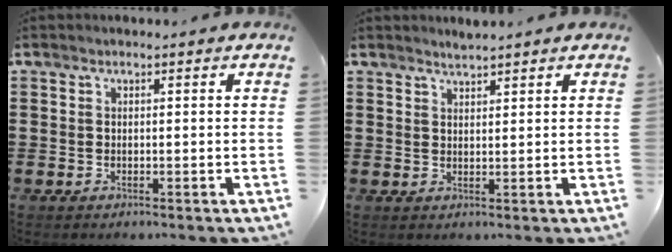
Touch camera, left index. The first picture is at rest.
{"total": 1.5, "force": [1.5, -0.1, 0.2], "torque": [-0.005, 0.001, 0.030]}